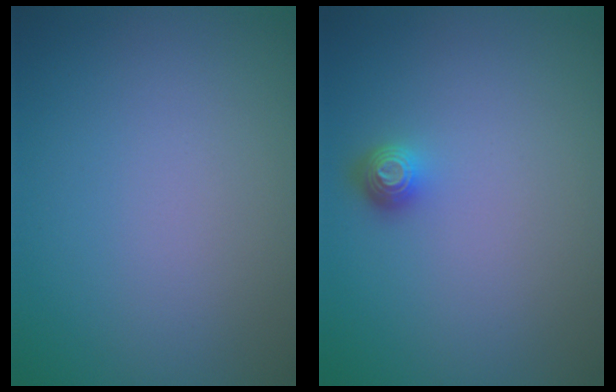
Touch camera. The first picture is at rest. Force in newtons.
{"total": 1.4, "press": 1.1, "slide": 0.9}